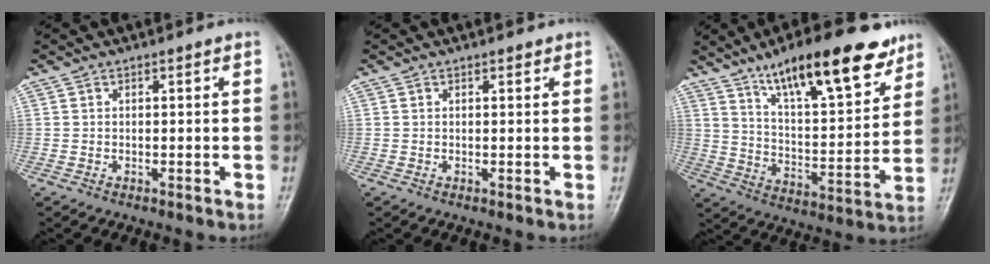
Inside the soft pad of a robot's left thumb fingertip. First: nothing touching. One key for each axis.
{"total": 0.8, "fx": 0.6, "fy": 0.4, "fz": 0.3, "tx": -0.001, "ty": -0.003, "tz": 0.004}
{"total": 19.8, "fx": 13.2, "fy": 6.0, "fz": 13.6, "tx": -0.177, "ty": -0.058, "tz": 0.216}